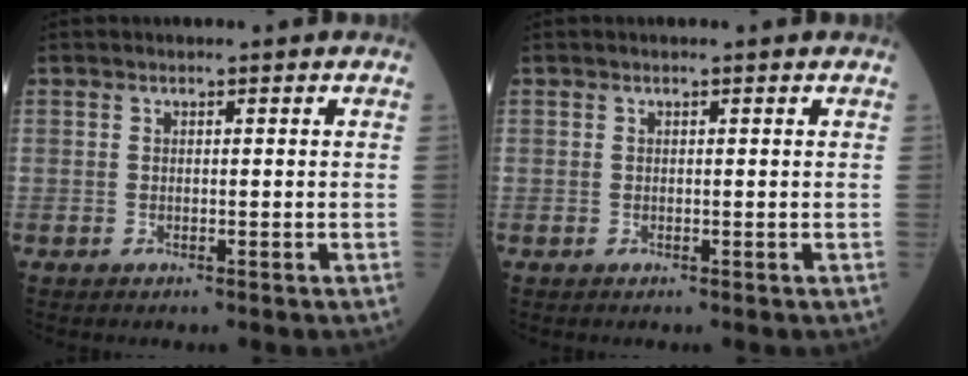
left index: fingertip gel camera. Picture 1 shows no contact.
{"total": 0.7, "force": [0.6, -0.1, 0.4], "torque": [-0.009, 0.002, 0.011]}